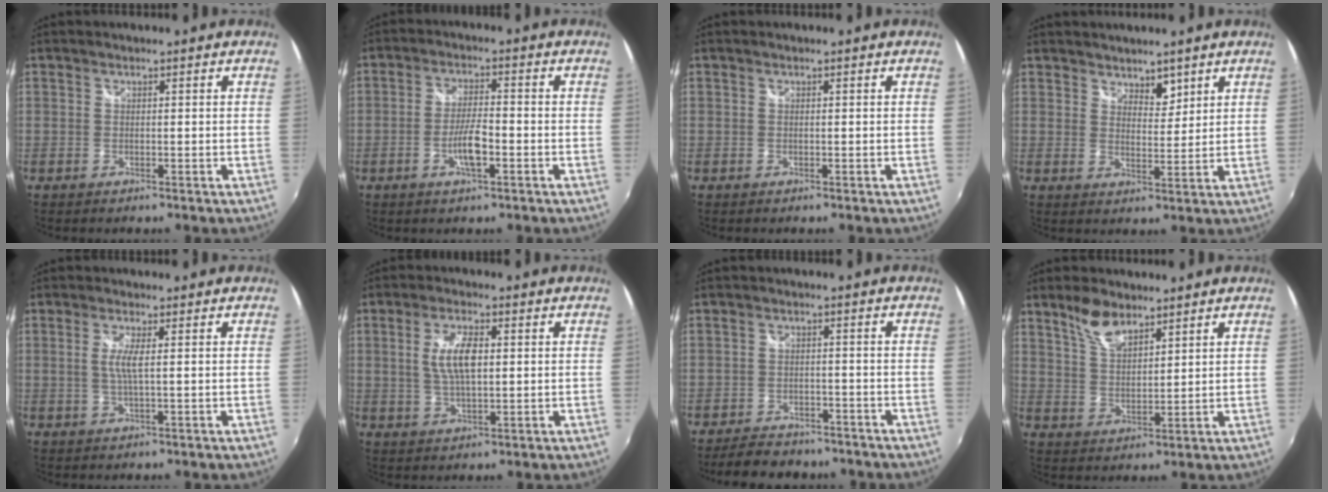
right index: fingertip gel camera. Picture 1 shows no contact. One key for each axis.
{"total": 5.5, "fx": -2.3, "fy": 1.4, "fz": 4.8, "tx": -0.096, "ty": -0.001, "tz": -0.041}
{"total": 0.0}
{"total": 3.8, "fx": 3.0, "fy": 1.9, "fz": 1.3, "tx": -0.012, "ty": 0.000, "tz": 0.050}
{"total": 3.2, "fx": 0.3, "fy": 0.0, "fz": 3.2, "tx": -0.064, "ty": -0.004, "tz": 0.004}
{"total": 6.9, "fx": 1.0, "fy": 2.5, "fz": 6.4, "tx": -0.126, "ty": 0.004, "tz": 0.021}
{"total": 9.1, "fx": -7.6, "fy": 3.9, "fz": 3.1, "tx": -0.080, "ty": 0.003, "tz": -0.109}
{"total": 6.8, "fx": 4.9, "fy": 2.9, "fz": 3.7, "tx": -0.066, "ty": 0.005, "tz": 0.097}